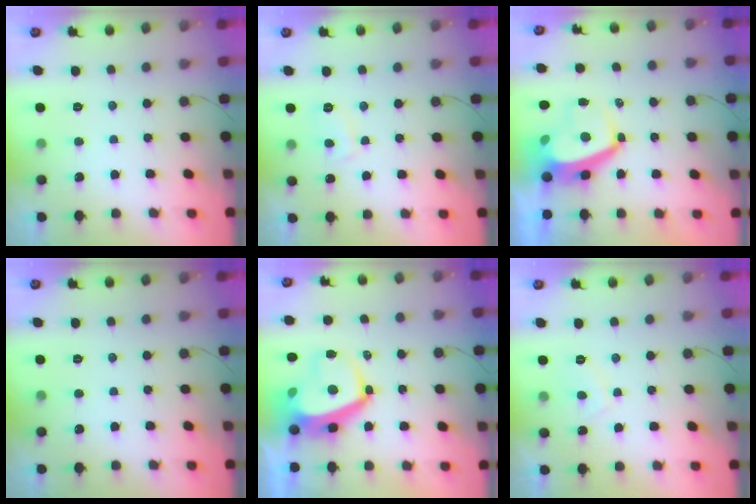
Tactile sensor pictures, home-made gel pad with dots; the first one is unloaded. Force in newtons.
{"total": 4.4, "press": 4.3, "slide": 0.7}
{"total": 7.1, "press": 7.0, "slide": 1.1}
{"total": 0.0}
{"total": 11.4, "press": 11.4, "slide": 1.3}
{"total": 2.9, "press": 2.8, "slide": 0.7}